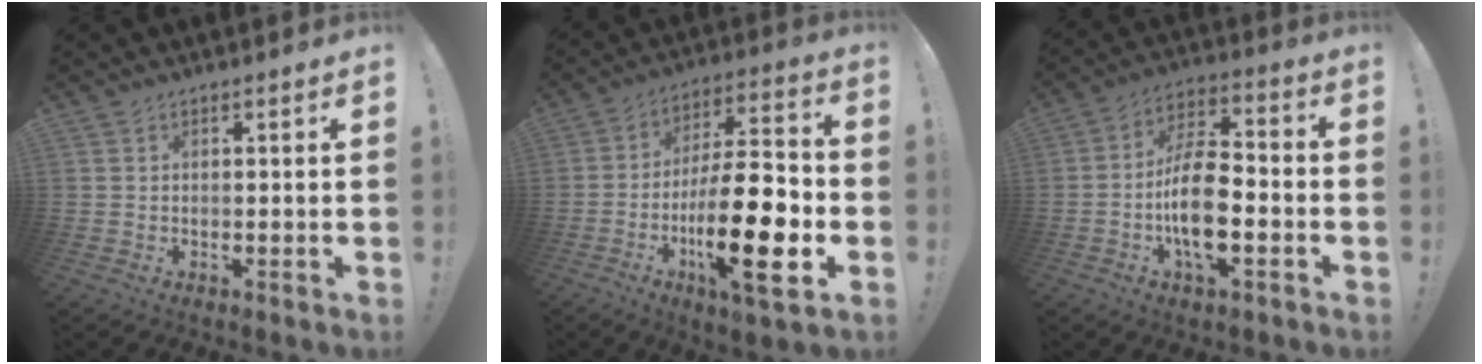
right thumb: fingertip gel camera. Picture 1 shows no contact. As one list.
[{"total": 22.7, "force": [-6.8, 6.5, 20.7], "torque": [-0.361, 0.026, -0.109]}, {"total": 15.3, "force": [-4.0, 7.1, 13.0], "torque": [-0.250, 0.014, -0.069]}]